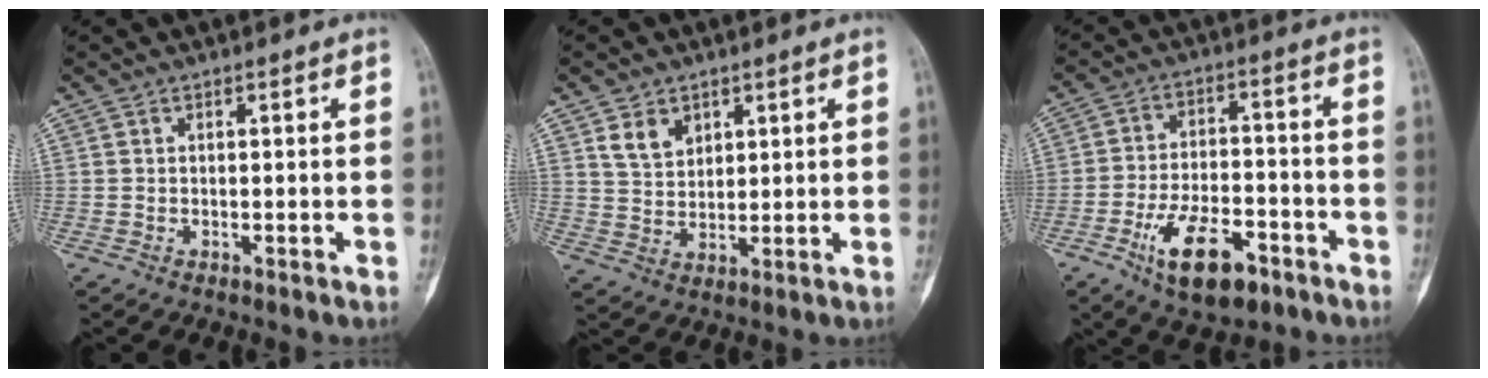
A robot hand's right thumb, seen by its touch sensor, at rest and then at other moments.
{"total": 5.1, "force": [3.2, 3.9, 0.7], "torque": [0.001, -0.016, 0.064]}
{"total": 13.0, "force": [-6.7, 6.1, 9.2], "torque": [-0.146, 0.029, -0.106]}